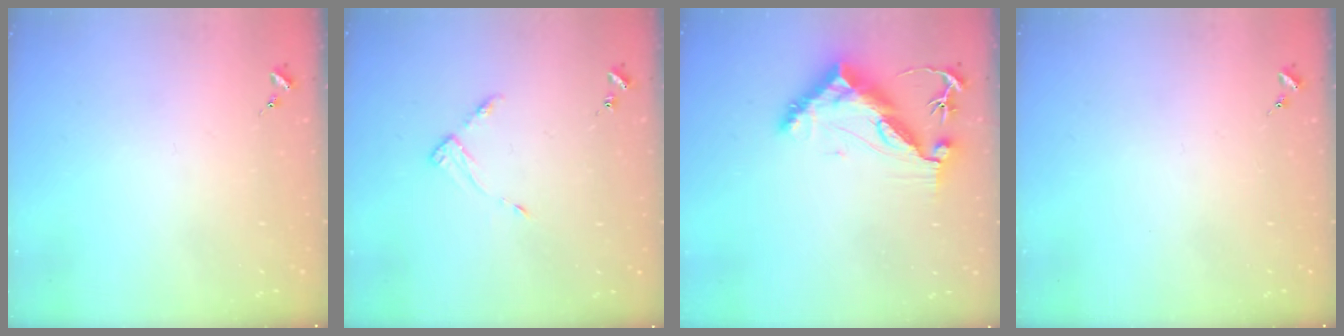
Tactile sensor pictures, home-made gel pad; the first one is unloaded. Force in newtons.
{"total": 3.6, "press": 3.6, "slide": 0.4}
{"total": 11.3, "press": 11.2, "slide": 1.4}
{"total": 0.0}